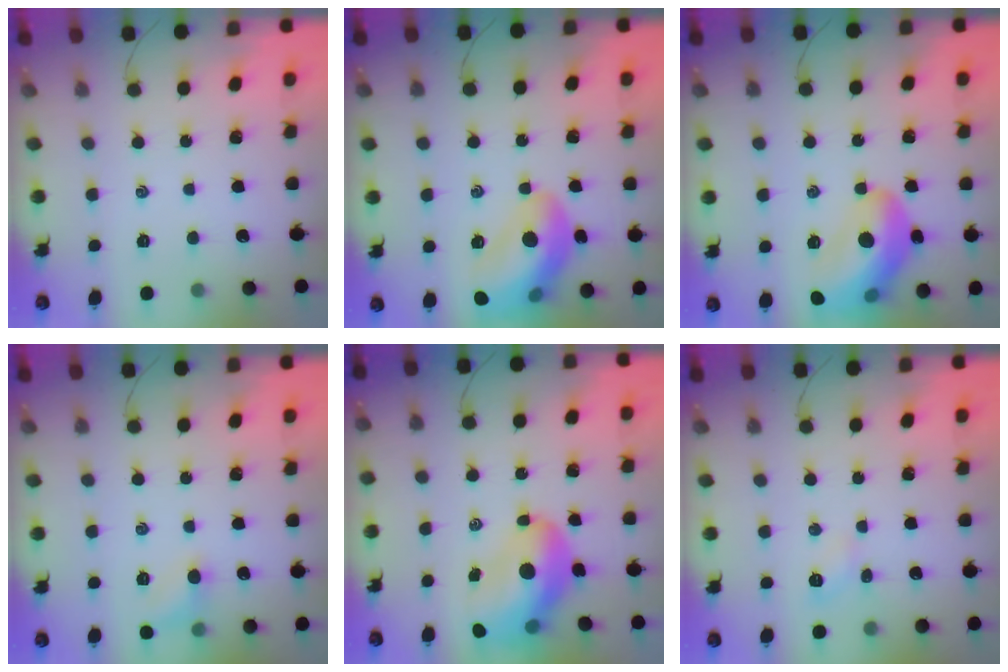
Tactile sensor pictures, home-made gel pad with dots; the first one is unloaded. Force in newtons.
{"total": 17.7, "press": 17.5, "slide": 2.7}
{"total": 17.4, "press": 17.3, "slide": 1.9}
{"total": 6.1, "press": 6.0, "slide": 1.5}
{"total": 13.8, "press": 13.3, "slide": 3.8}
{"total": 3.9, "press": 3.6, "slide": 1.3}